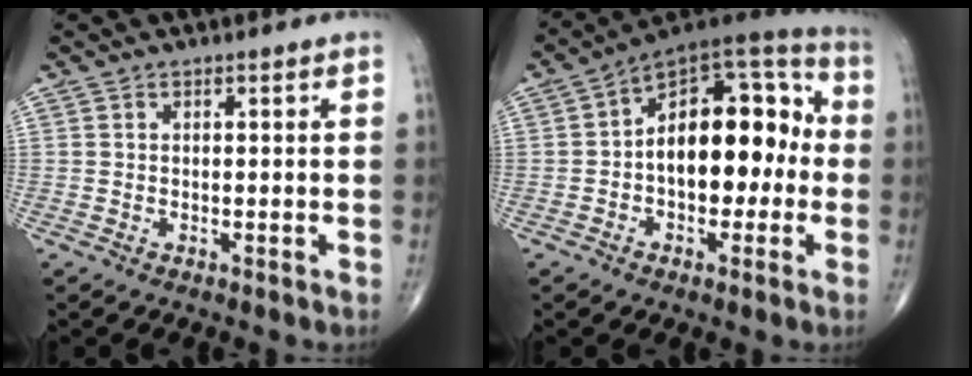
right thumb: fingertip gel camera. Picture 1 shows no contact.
{"total": 17.9, "force": [-0.7, 10.3, 14.6], "torque": [-0.180, 0.051, -0.021]}